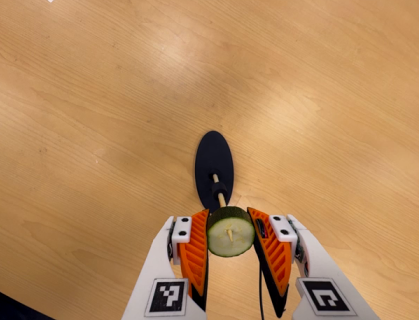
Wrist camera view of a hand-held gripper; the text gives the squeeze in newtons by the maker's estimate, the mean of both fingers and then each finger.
{"total": 11.7, "left": 11.9, "right": 11.5}